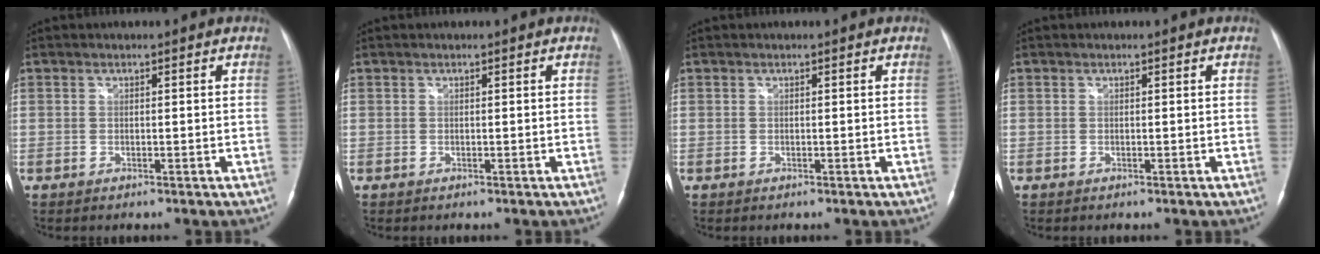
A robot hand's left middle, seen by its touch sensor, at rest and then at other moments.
{"total": 0.0}
{"total": 0.0}
{"total": 0.0}